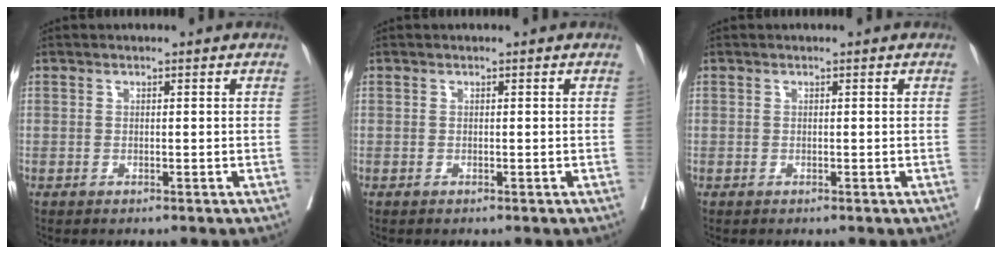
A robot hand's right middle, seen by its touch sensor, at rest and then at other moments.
{"total": 0.0}
{"total": 0.0}